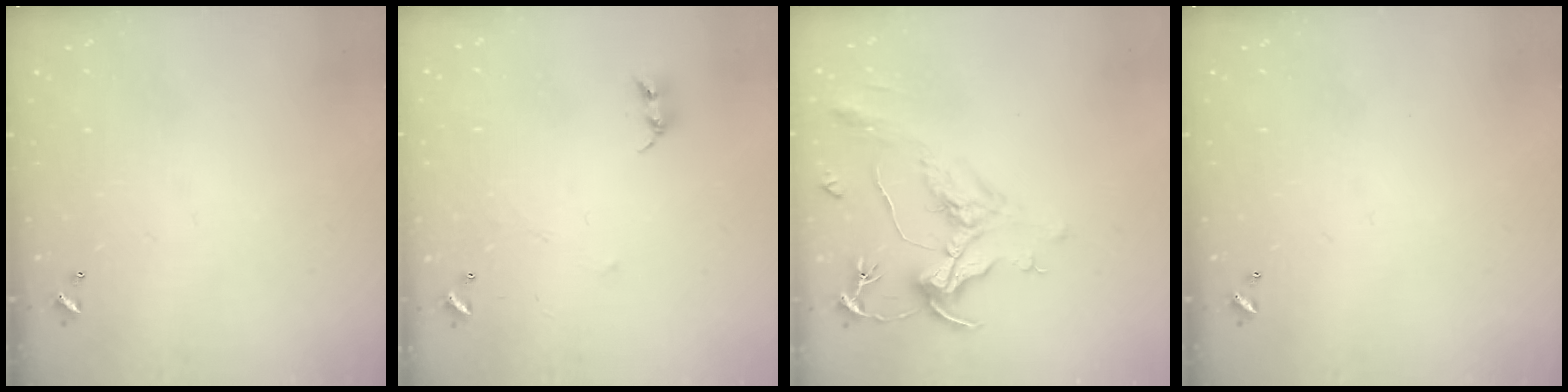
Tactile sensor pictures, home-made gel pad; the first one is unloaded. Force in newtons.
{"total": 2.4, "press": 2.4, "slide": 0.4}
{"total": 2.1, "press": 1.6, "slide": 1.4}
{"total": 0.0}